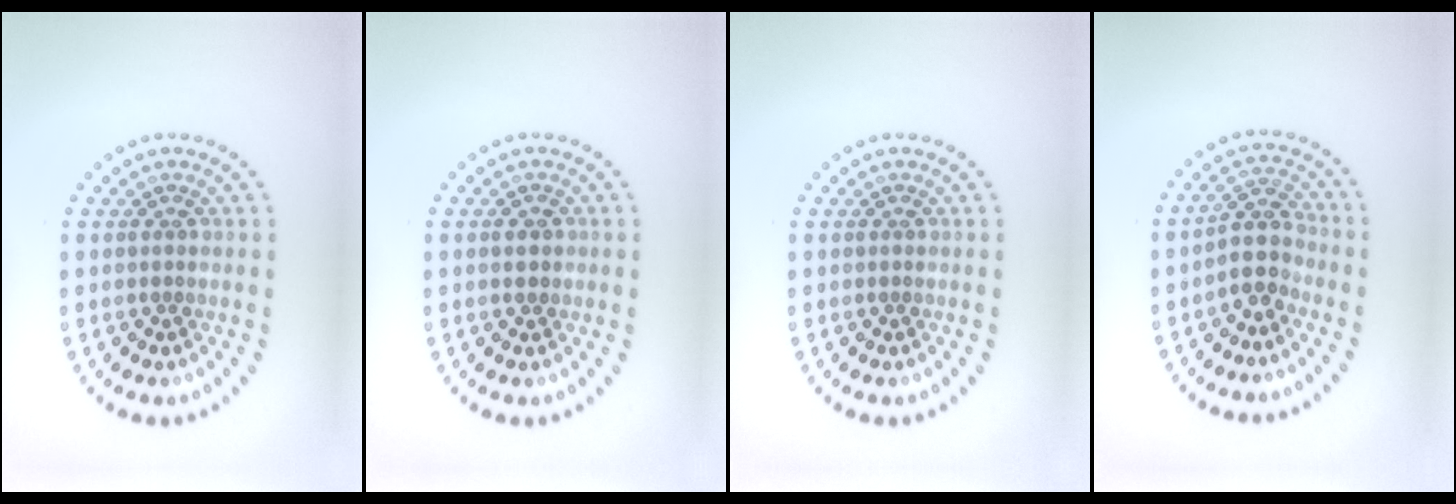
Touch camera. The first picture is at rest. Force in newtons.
{"total": 1.5, "press": 1.5, "slide": 0.1}
{"total": 0.0}
{"total": 2.8, "press": 2.3, "slide": 1.6}